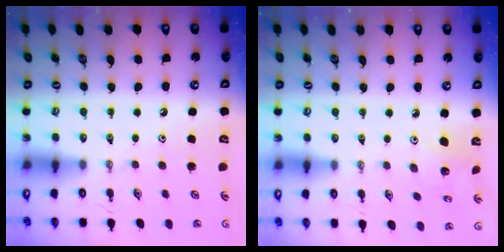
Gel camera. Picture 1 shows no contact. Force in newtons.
{"total": 2.9, "press": 2.9, "slide": 0.2}